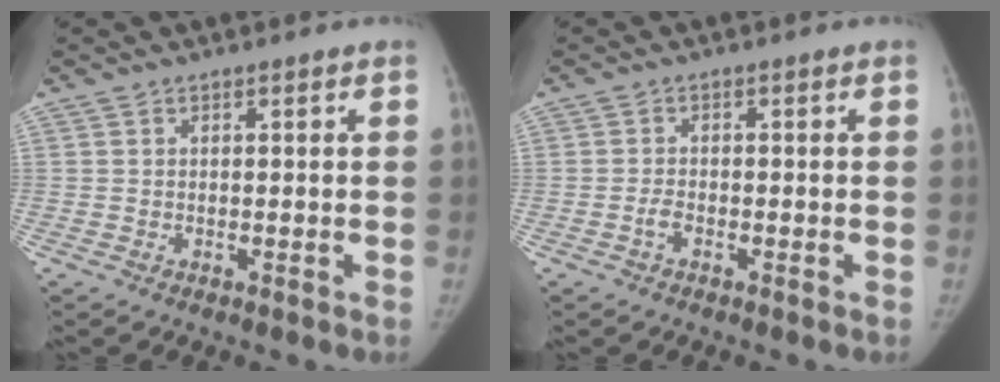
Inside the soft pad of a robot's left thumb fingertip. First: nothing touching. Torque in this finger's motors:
{"motor_torque": [-0.01, -0.01, 0.21, -0.05, 0.03]}